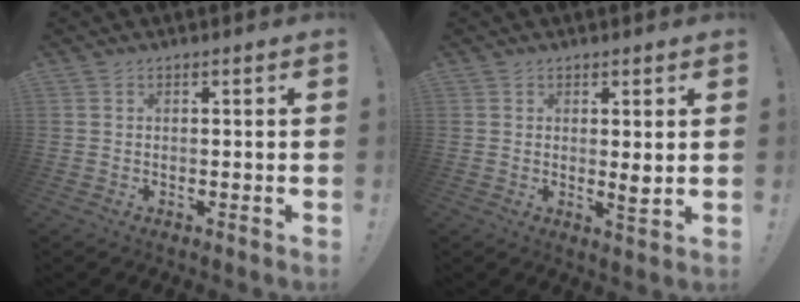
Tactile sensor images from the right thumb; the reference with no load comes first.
{"total": 3.5, "force": [0.9, 0.7, 3.3], "torque": [-0.026, -0.021, 0.010]}